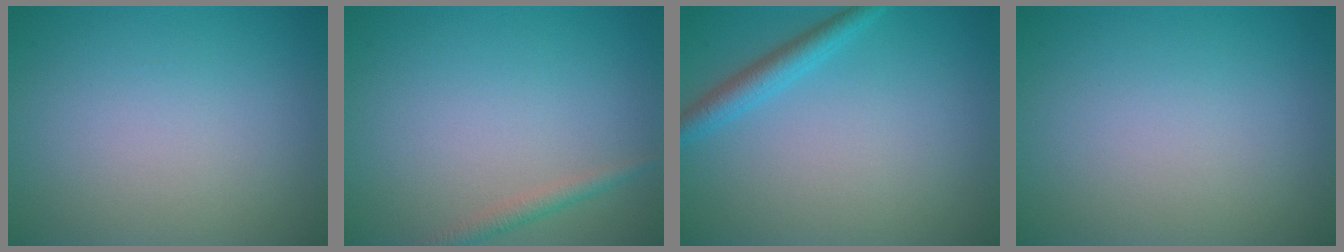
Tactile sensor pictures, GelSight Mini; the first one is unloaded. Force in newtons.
{"total": 1.4, "press": 1.4, "slide": 0.0}
{"total": 2.3, "press": 2.3, "slide": 0.2}
{"total": 0.0}